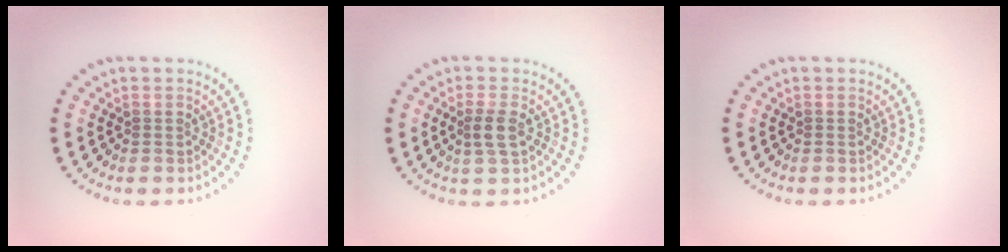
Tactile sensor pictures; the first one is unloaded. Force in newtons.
{"total": 1.9, "press": 1.7, "slide": 0.8}
{"total": 0.0}